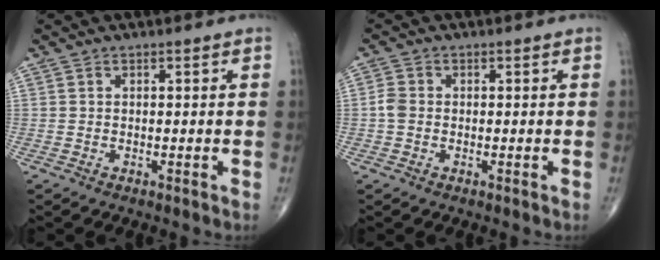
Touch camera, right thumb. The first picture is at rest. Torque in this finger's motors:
{"motor_torque": [-0.02, 0.04, 0.11, -0.01, 0.04]}